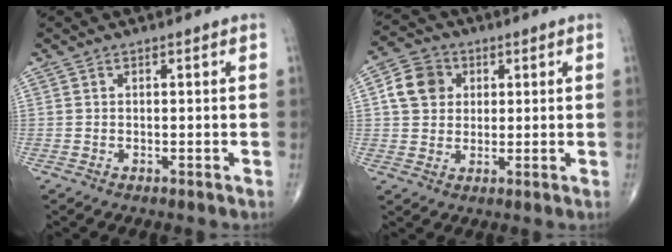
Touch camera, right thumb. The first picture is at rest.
{"total": 7.6, "force": [1.7, 6.5, 3.4], "torque": [-0.044, 0.004, 0.025]}